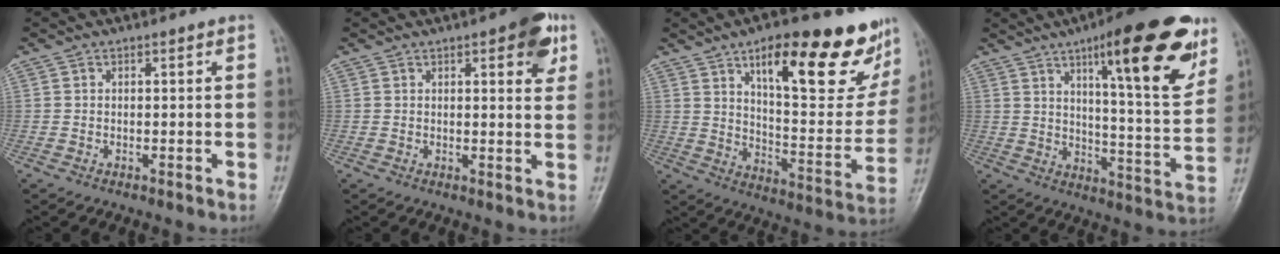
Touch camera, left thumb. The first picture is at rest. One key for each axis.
{"total": 7.0, "fx": 3.4, "fy": 2.5, "fz": 5.6, "tx": -0.051, "ty": -0.010, "tz": 0.035}
{"total": 26.5, "fx": 15.2, "fy": 9.0, "fz": 19.7, "tx": -0.228, "ty": -0.054, "tz": 0.227}
{"total": 22.7, "fx": 12.0, "fy": 5.4, "fz": 18.5, "tx": -0.224, "ty": -0.048, "tz": 0.173}